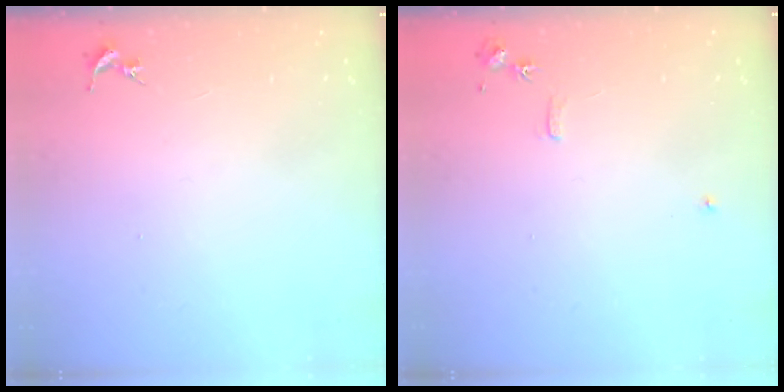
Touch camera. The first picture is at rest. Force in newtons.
{"total": 5.9, "press": 5.9, "slide": 0.7}